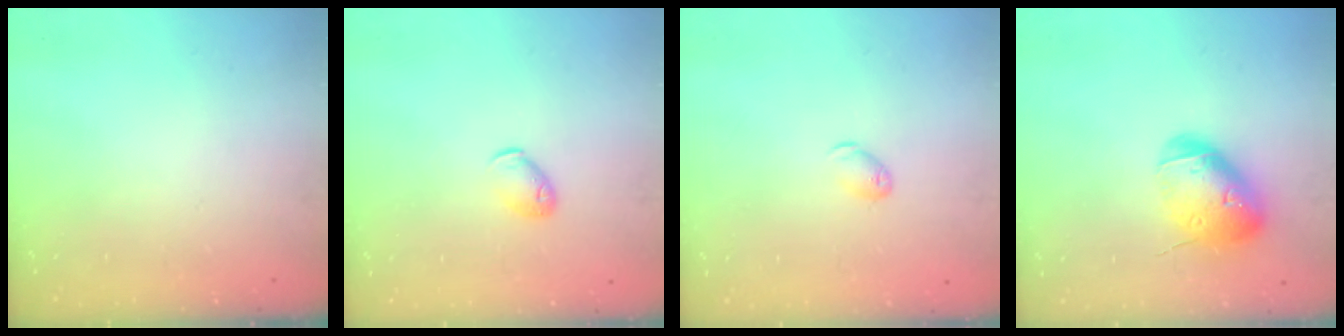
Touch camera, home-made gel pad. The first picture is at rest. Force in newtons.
{"total": 5.8, "press": 5.6, "slide": 1.2}
{"total": 6.6, "press": 6.5, "slide": 1.1}
{"total": 17.1, "press": 16.9, "slide": 2.6}